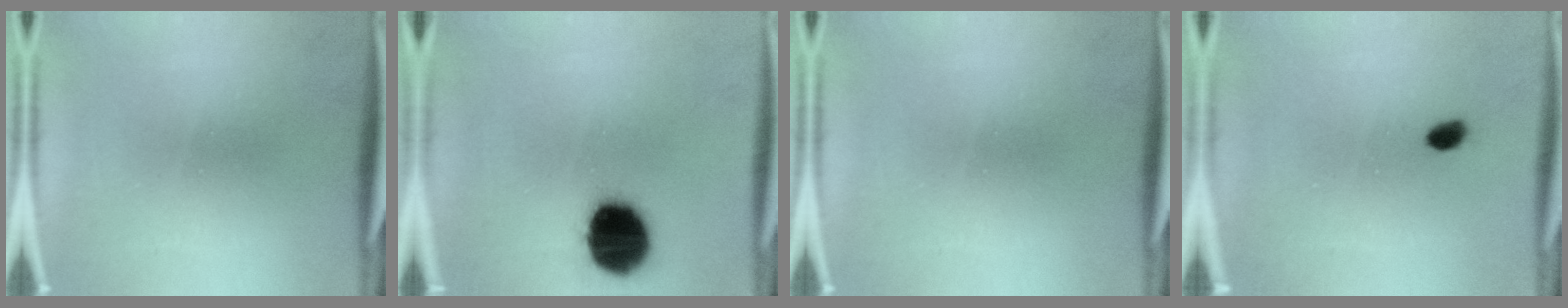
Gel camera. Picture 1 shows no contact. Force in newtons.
{"total": 18.1}
{"total": 0.0}
{"total": 1.5}